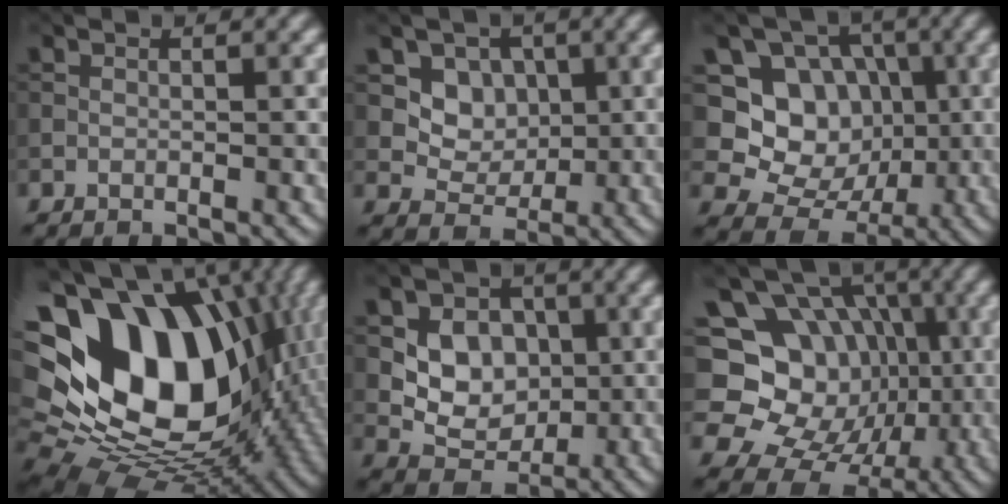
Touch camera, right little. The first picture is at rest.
{"total": 4.0, "force": [1.1, 3.4, 1.8], "torque": [-0.035, -0.018, 0.024]}
{"total": 8.3, "force": [0.5, 7.3, 3.8], "torque": [-0.055, -0.006, -0.010]}
{"total": 19.8, "force": [2.0, 14.2, 13.6], "torque": [-0.261, -0.009, 0.056]}
{"total": 5.5, "force": [0.7, 4.5, 3.2], "torque": [-0.049, -0.006, 0.009]}
{"total": 15.2, "force": [-0.2, 13.2, 7.5], "torque": [-0.142, 0.025, -0.015]}